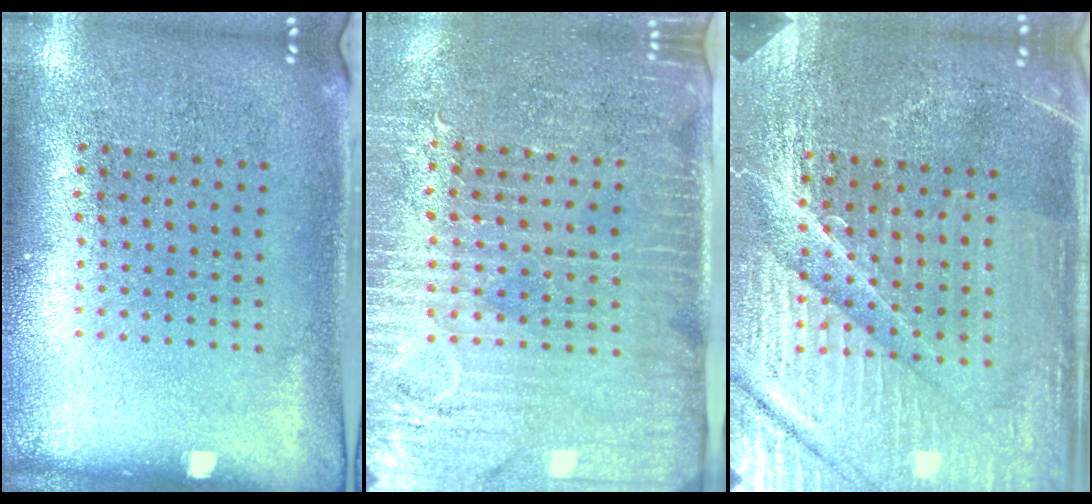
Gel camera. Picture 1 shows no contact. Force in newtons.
{"total": 3.6, "press": 3.1, "slide": 1.9}
{"total": 5.3, "press": 4.9, "slide": 2.0}